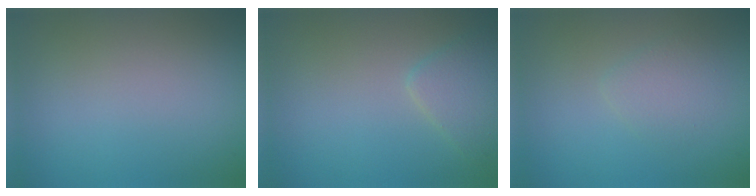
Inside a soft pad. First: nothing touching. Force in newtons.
{"total": 2.3, "press": 2.3, "slide": 0.1}
{"total": 1.8, "press": 1.8, "slide": 0.1}